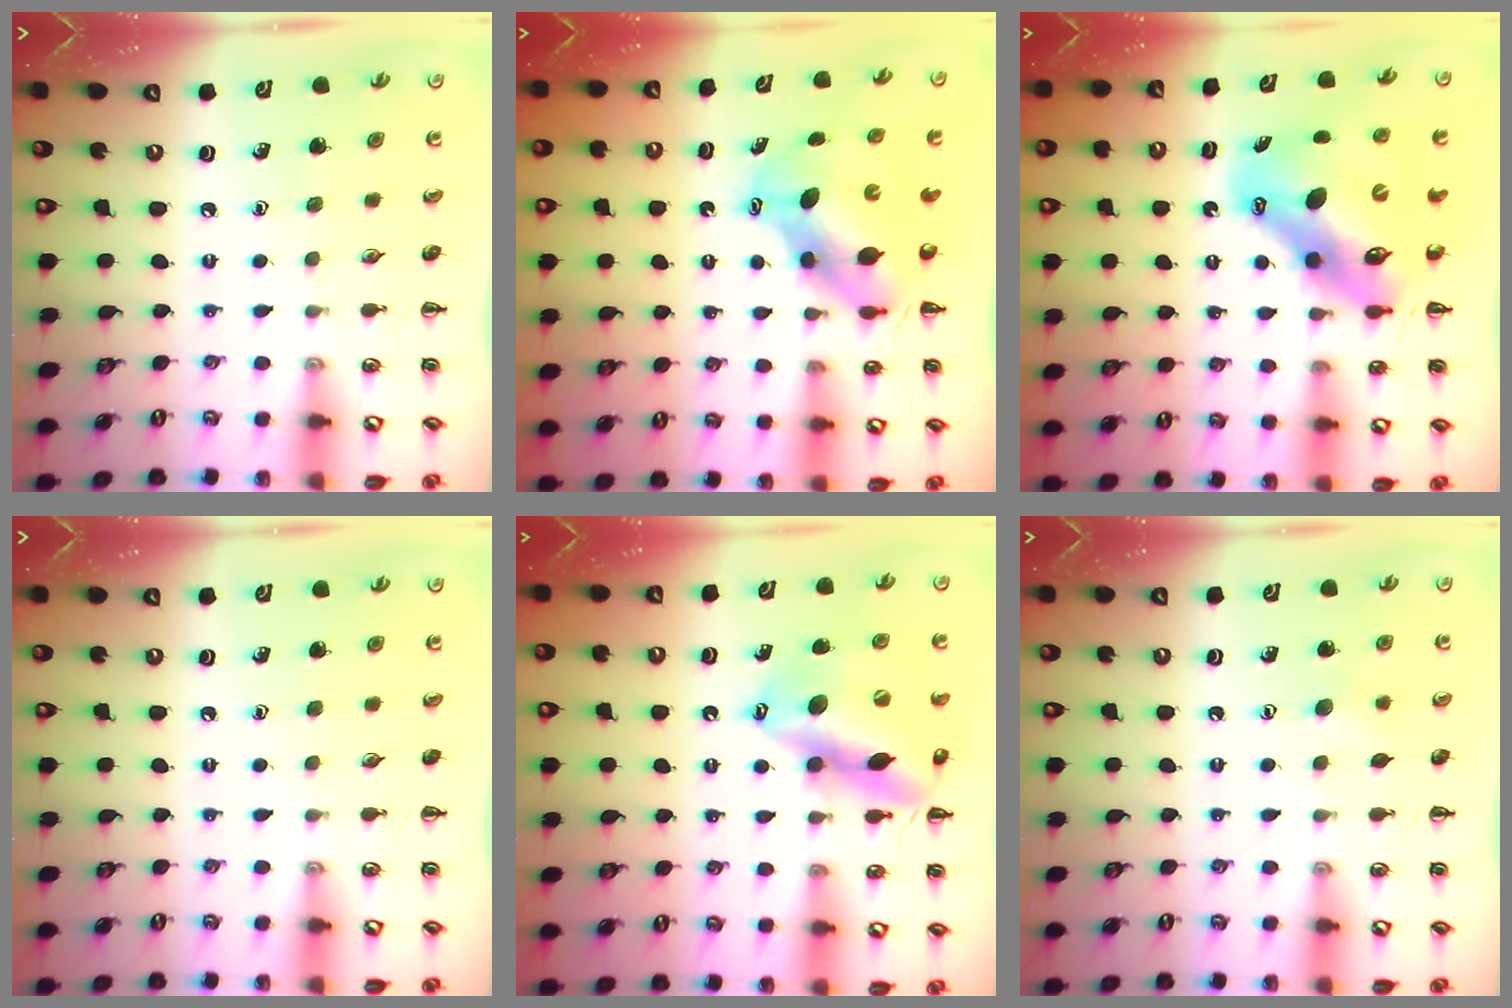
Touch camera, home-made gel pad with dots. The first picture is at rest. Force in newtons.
{"total": 7.3, "press": 7.0, "slide": 2.0}
{"total": 13.3, "press": 12.8, "slide": 3.5}
{"total": 0.0}
{"total": 16.8, "press": 16.6, "slide": 2.8}
{"total": 4.7, "press": 4.5, "slide": 1.3}